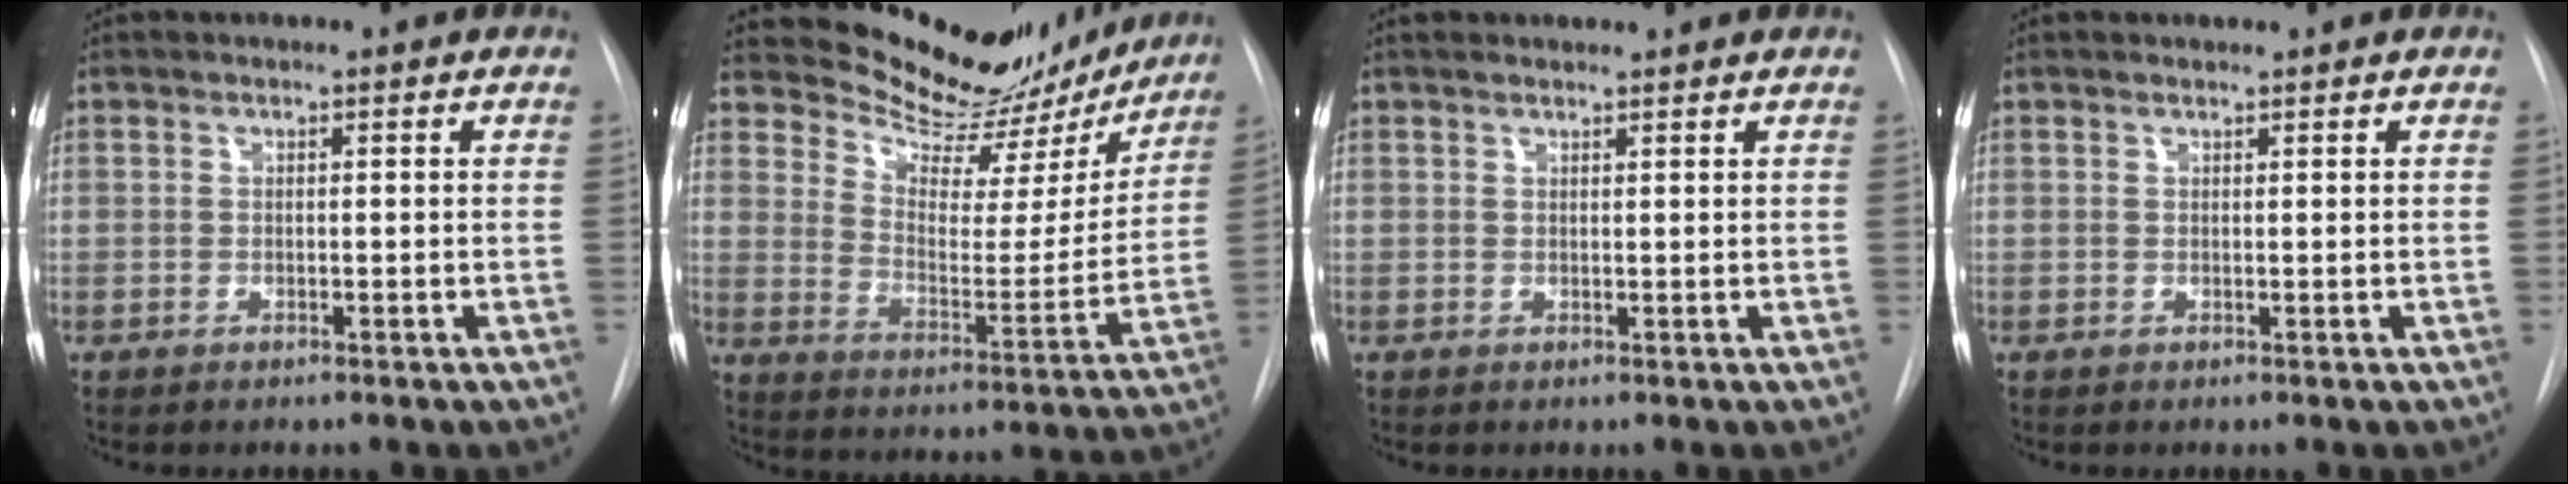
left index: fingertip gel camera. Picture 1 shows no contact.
{"total": 19.8, "force": [18.4, 5.5, 4.7], "torque": [-0.060, -0.035, 0.247]}
{"total": 2.3, "force": [2.1, 0.6, 0.5], "torque": [-0.005, 0.025, 0.035]}
{"total": 0.6, "force": [0.6, 0.0, 0.0], "torque": [-0.008, 0.005, 0.012]}